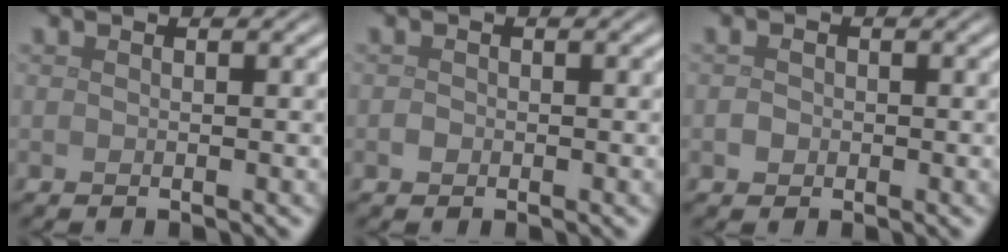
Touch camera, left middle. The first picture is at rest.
{"total": 0.6, "force": [-0.2, 0.5, 0.2], "torque": [-0.003, -0.002, -0.006]}
{"total": 1.0, "force": [-0.2, 0.9, 0.3], "torque": [-0.004, -0.001, -0.007]}